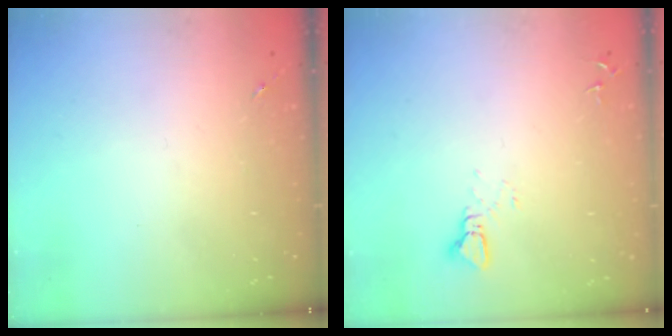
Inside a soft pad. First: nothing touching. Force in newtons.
{"total": 2.2, "press": 2.2, "slide": 0.1}